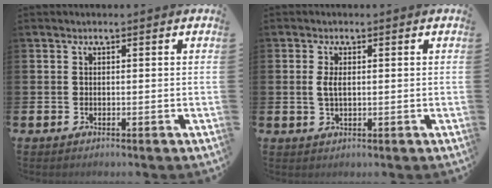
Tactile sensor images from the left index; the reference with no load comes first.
{"total": 2.2, "force": [0.3, 1.0, 1.9], "torque": [-0.033, 0.003, 0.002]}